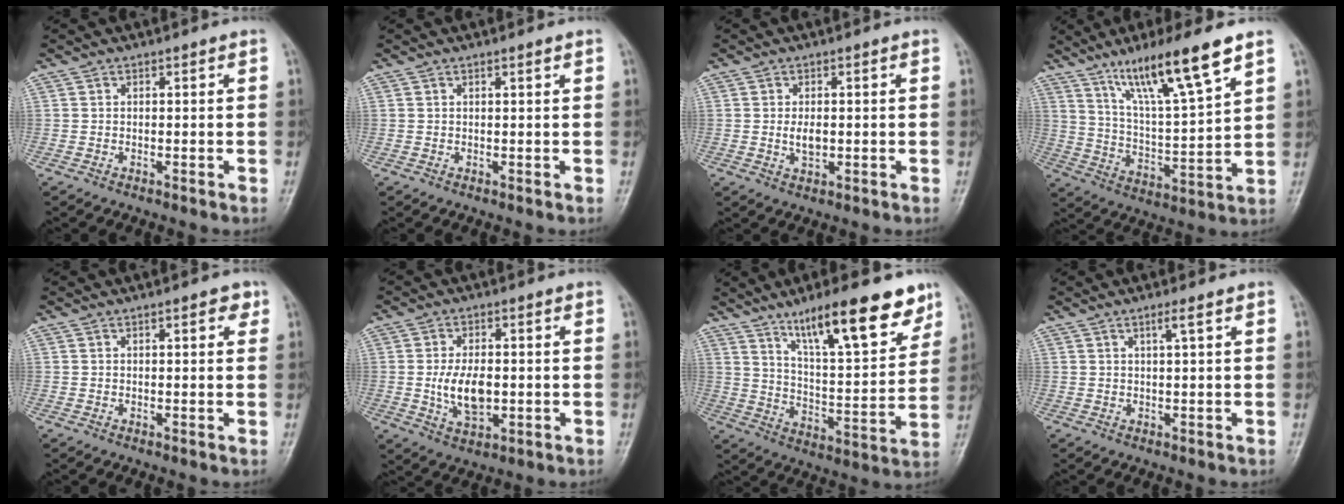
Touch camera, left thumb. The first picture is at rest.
{"total": 0.6, "force": [0.4, 0.0, 0.5], "torque": [-0.010, -0.001, 0.008]}
{"total": 3.0, "force": [0.0, 1.7, 2.4], "torque": [-0.042, -0.004, 0.001]}
{"total": 16.2, "force": [10.3, 1.8, 12.3], "torque": [-0.213, -0.048, 0.190]}
{"total": 2.6, "force": [1.3, 0.9, 2.0], "torque": [-0.019, -0.001, 0.014]}
{"total": 7.8, "force": [-0.5, 4.3, 6.5], "torque": [-0.110, -0.006, -0.003]}
{"total": 18.9, "force": [12.5, 4.8, 13.3], "torque": [-0.170, -0.059, 0.206]}
{"total": 2.1, "force": [1.0, -0.1, 1.8], "torque": [-0.037, -0.003, 0.021]}